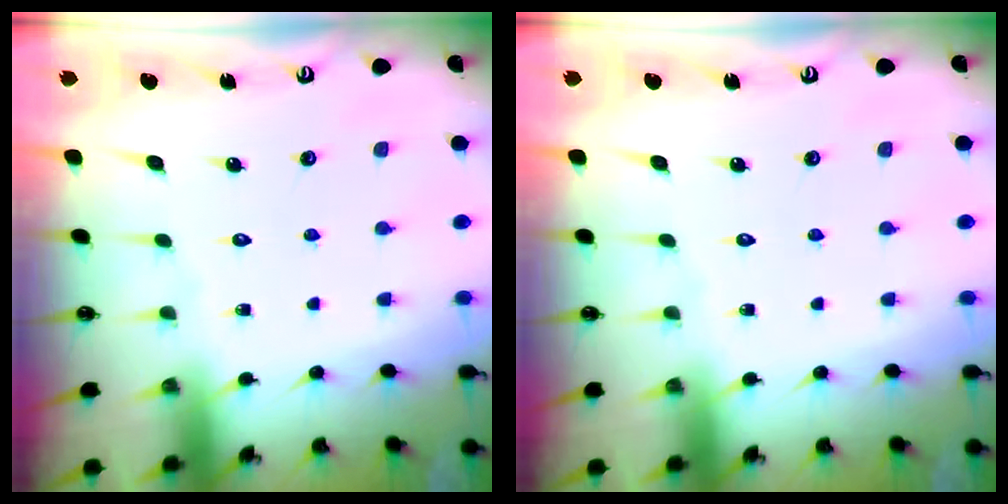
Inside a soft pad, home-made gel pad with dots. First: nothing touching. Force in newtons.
{"total": 0.0}